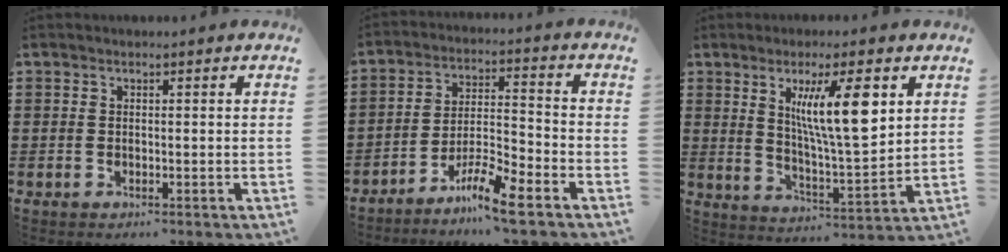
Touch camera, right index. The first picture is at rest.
{"total": 7.6, "force": [-6.0, 0.4, 4.6], "torque": [-0.087, 0.003, -0.115]}
{"total": 11.8, "force": [4.5, 2.4, 10.6], "torque": [-0.195, -0.003, 0.071]}